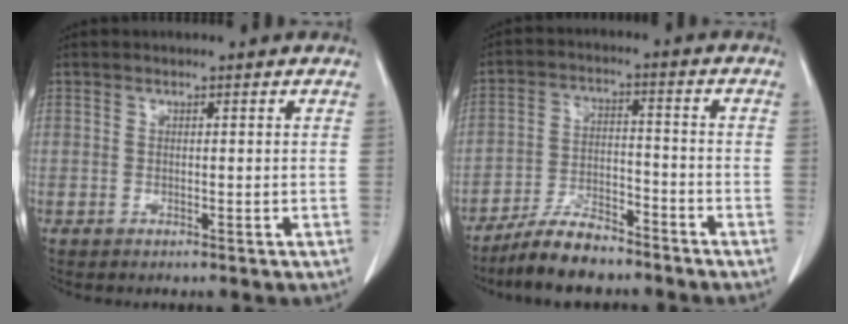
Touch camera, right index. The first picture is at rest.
{"total": 8.4, "force": [-7.1, 2.3, 3.8], "torque": [-0.072, -0.008, -0.130]}